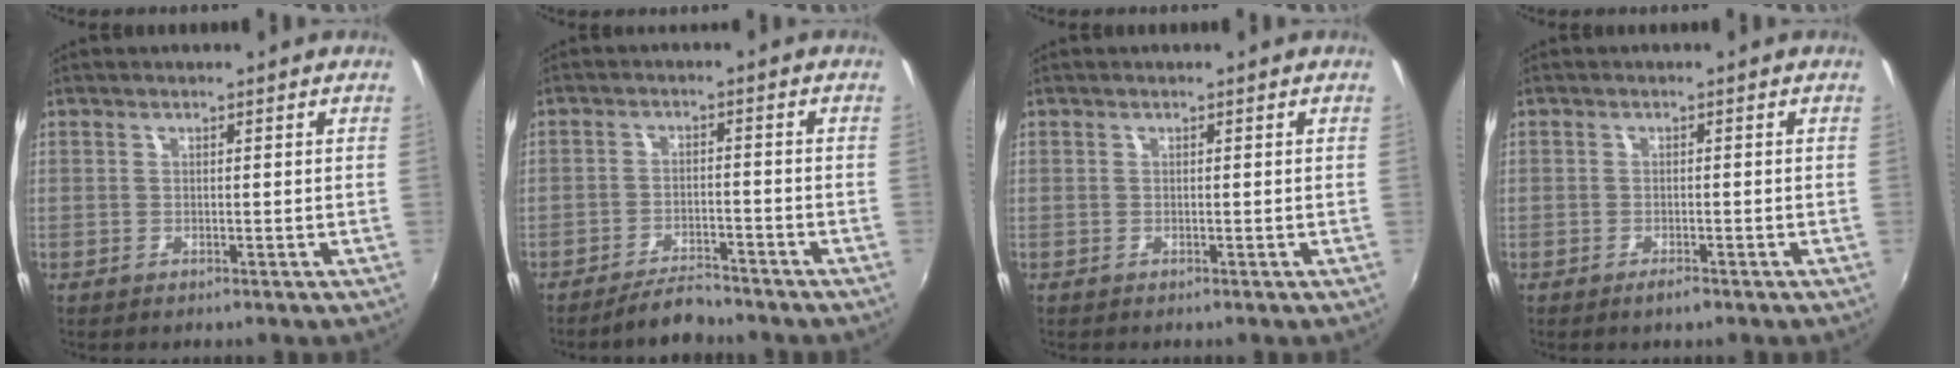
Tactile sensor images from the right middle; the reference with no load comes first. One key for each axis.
{"total": 5.0, "fx": -4.7, "fy": 0.8, "fz": 1.5, "tx": -0.046, "ty": 0.000, "tz": -0.077}
{"total": 0.0}
{"total": 1.5, "fx": -1.2, "fy": 0.4, "fz": 0.9, "tx": -0.019, "ty": -0.002, "tz": -0.023}